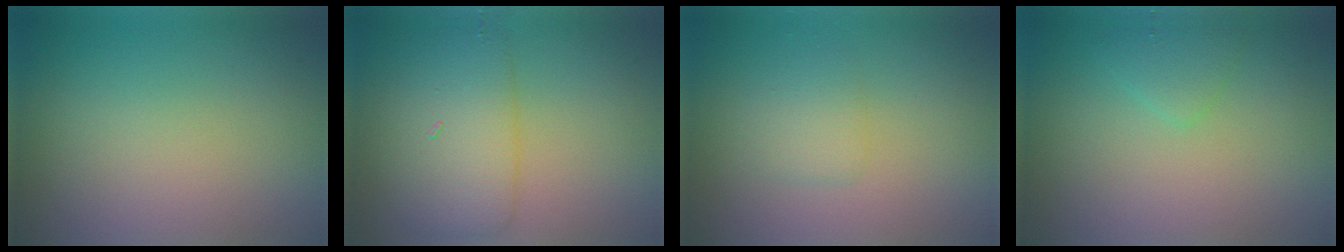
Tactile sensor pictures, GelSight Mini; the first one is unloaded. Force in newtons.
{"total": 5.6, "press": 5.6, "slide": 0.1}
{"total": 1.7, "press": 1.7, "slide": 0.0}
{"total": 1.5, "press": 1.5, "slide": 0.1}